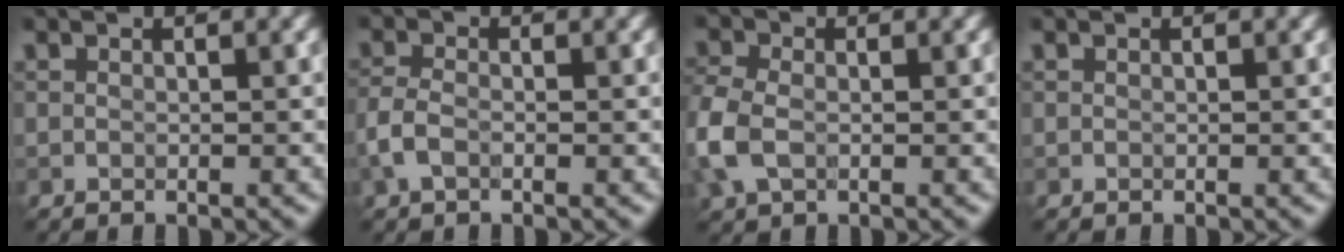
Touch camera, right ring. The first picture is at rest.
{"total": 2.2, "force": [-1.0, 1.2, 1.6], "torque": [-0.039, 0.002, -0.028]}
{"total": 4.2, "force": [-0.9, 2.9, 2.9], "torque": [-0.084, -0.001, -0.029]}
{"total": 0.0}